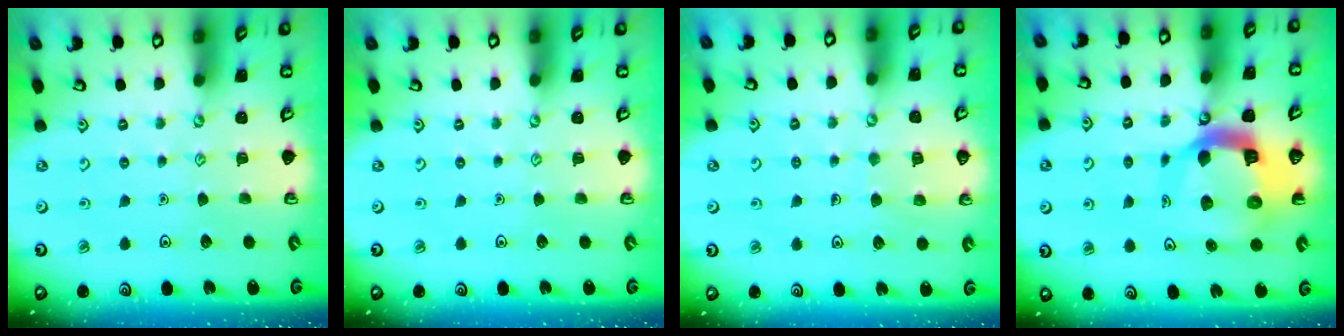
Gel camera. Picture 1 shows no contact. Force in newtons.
{"total": 0.0}
{"total": 6.0, "press": 6.0, "slide": 0.5}
{"total": 12.9, "press": 12.8, "slide": 1.6}